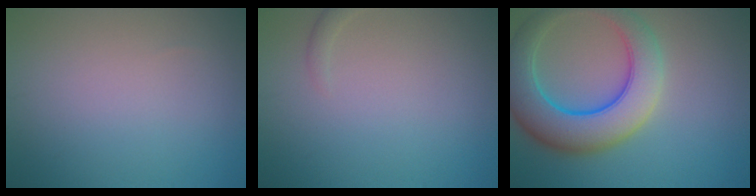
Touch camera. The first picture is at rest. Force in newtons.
{"total": 0.8, "press": 0.8, "slide": 0.1}
{"total": 8.3, "press": 8.3, "slide": 0.4}